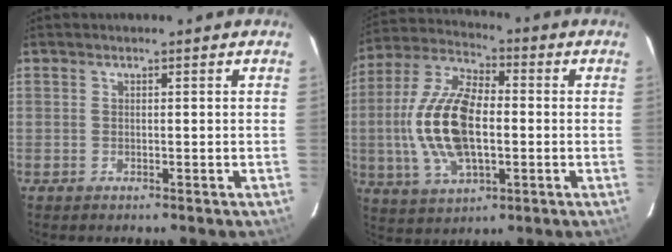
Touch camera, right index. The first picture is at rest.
{"total": 16.7, "force": [-1.4, 8.2, 14.5], "torque": [-0.306, 0.006, -0.025]}